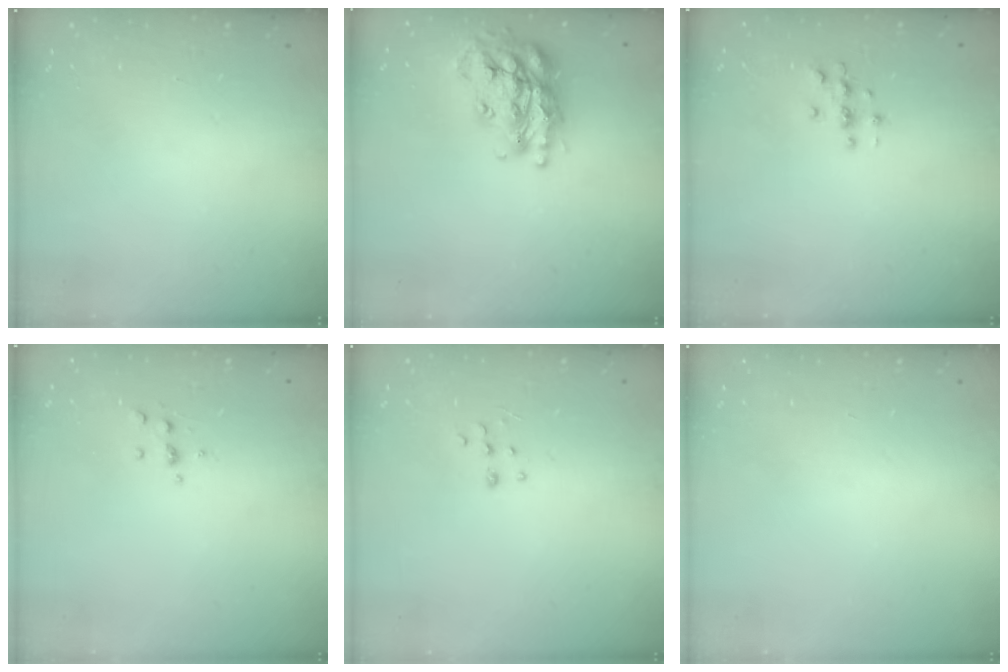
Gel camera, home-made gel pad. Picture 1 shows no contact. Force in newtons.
{"total": 19.5, "press": 19.5, "slide": 1.8}
{"total": 2.9, "press": 2.9, "slide": 0.3}
{"total": 4.9, "press": 4.8, "slide": 1.1}
{"total": 5.2, "press": 5.2, "slide": 0.7}
{"total": 0.0}